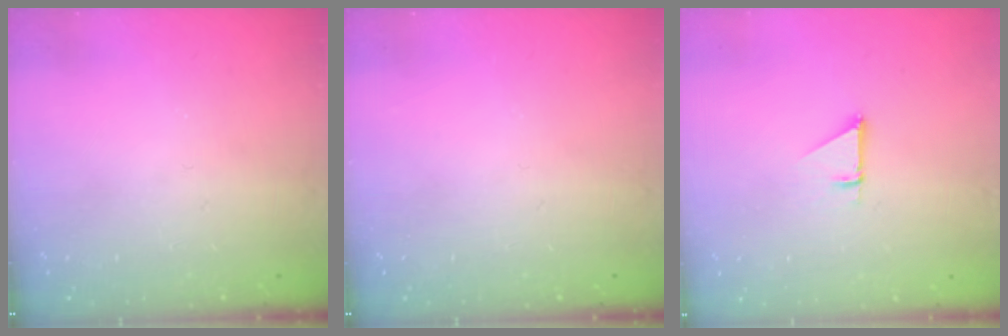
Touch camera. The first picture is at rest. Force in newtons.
{"total": 0.0}
{"total": 1.0, "press": 1.0, "slide": 0.1}